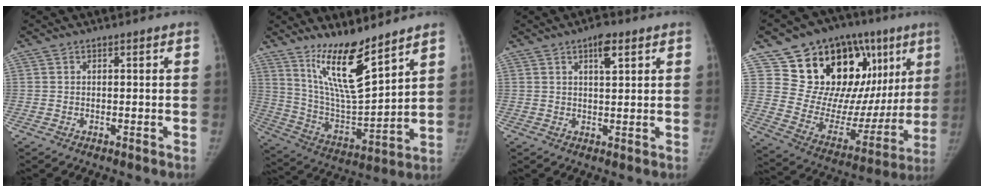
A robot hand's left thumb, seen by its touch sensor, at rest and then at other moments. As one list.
[{"total": 15.6, "force": [10.9, 3.5, 10.6], "torque": [-0.167, -0.081, 0.215]}, {"total": 4.2, "force": [2.2, 1.6, 3.2], "torque": [-0.042, -0.007, 0.034]}, {"total": 30.1, "force": [13.2, 17.5, 20.7], "torque": [-0.244, -0.001, 0.225]}]